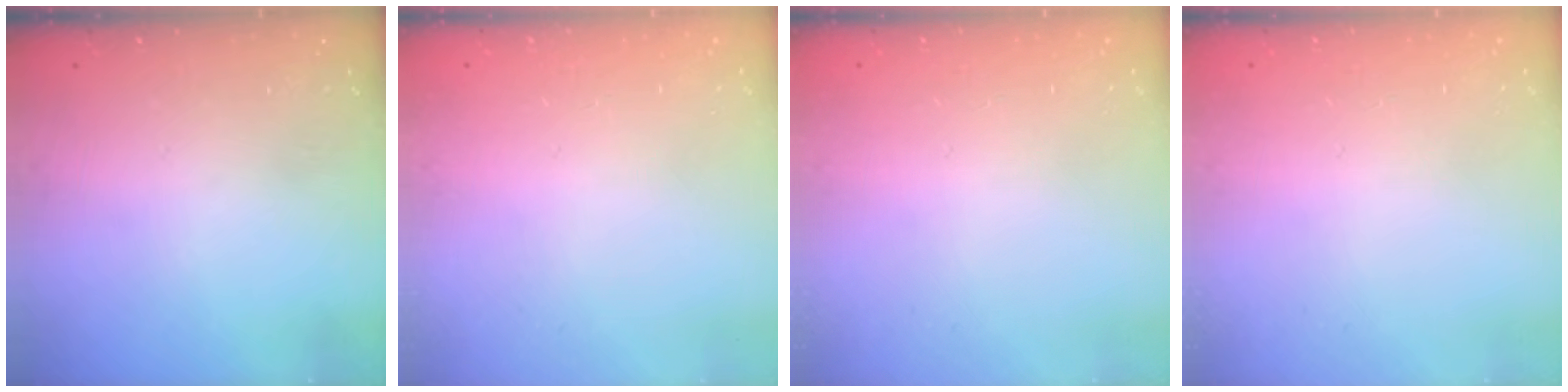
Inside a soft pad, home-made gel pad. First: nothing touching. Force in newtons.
{"total": 0.0}
{"total": 0.0}
{"total": 0.0}